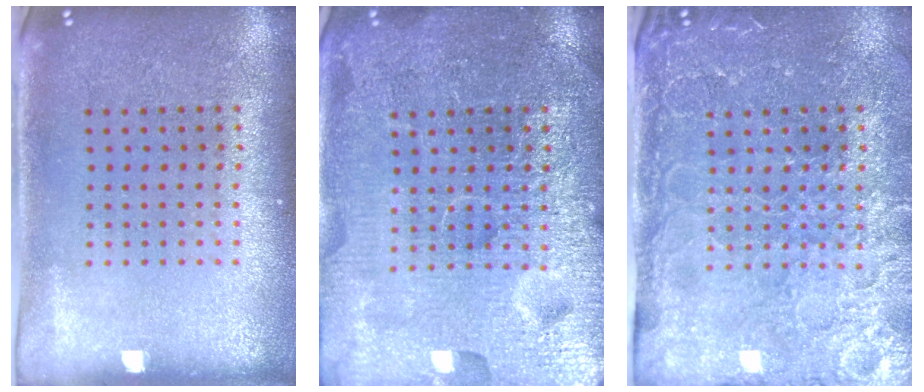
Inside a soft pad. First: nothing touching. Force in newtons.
{"total": 7.0, "press": 7.0, "slide": 0.8}
{"total": 4.2, "press": 4.0, "slide": 1.5}